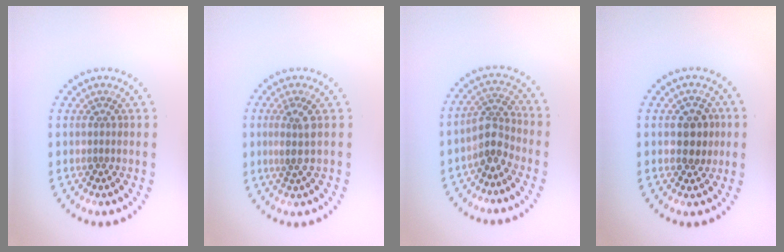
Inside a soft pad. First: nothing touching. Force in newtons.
{"total": 2.2, "press": 1.6, "slide": 1.5}
{"total": 2.7, "press": 2.2, "slide": 1.6}
{"total": 2.6, "press": 2.6, "slide": 0.5}